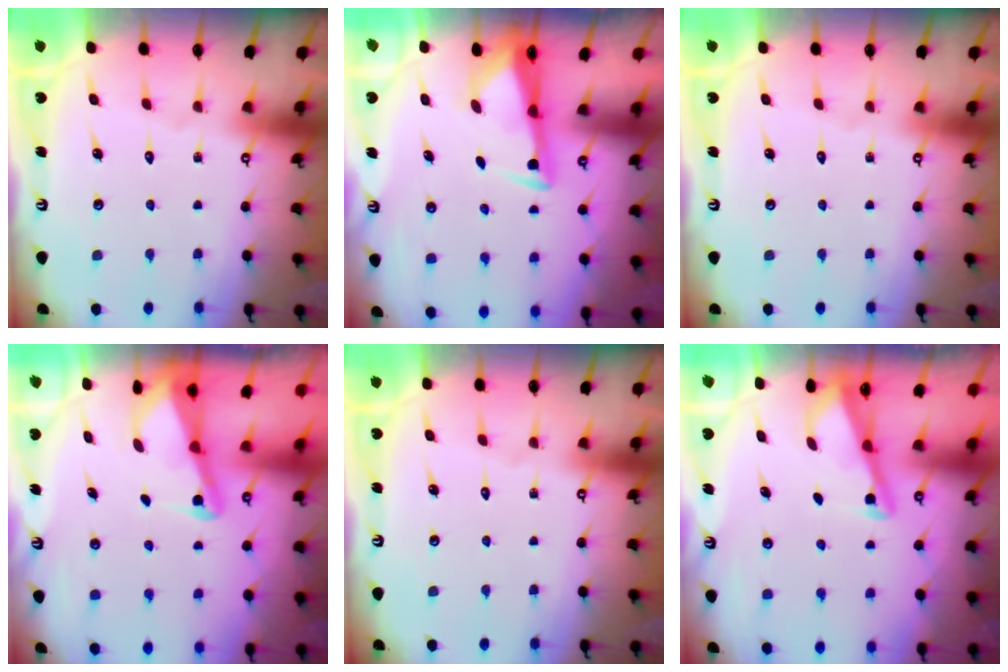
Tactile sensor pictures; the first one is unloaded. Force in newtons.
{"total": 2.9, "press": 2.8, "slide": 0.8}
{"total": 0.0}
{"total": 2.2, "press": 2.2, "slide": 0.3}
{"total": 0.0}
{"total": 2.8, "press": 2.8, "slide": 0.4}